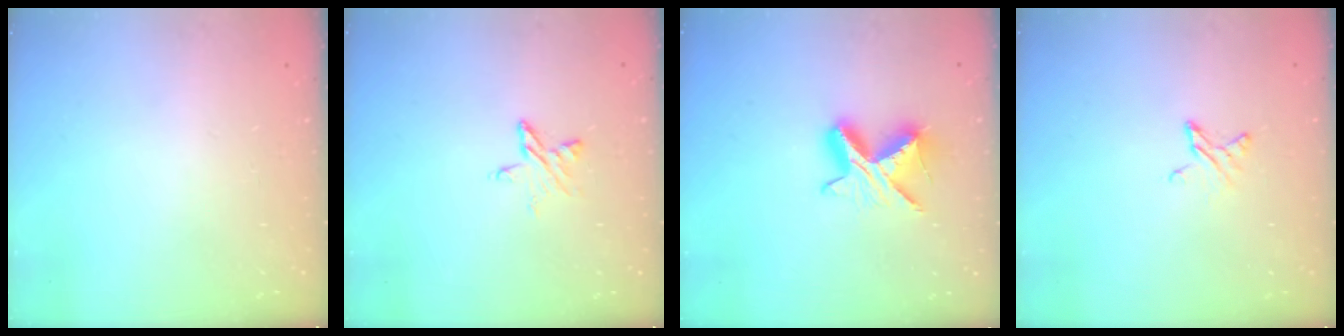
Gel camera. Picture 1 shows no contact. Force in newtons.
{"total": 5.6, "press": 5.6, "slide": 0.6}
{"total": 9.2, "press": 9.2, "slide": 0.3}
{"total": 4.2, "press": 4.2, "slide": 0.4}